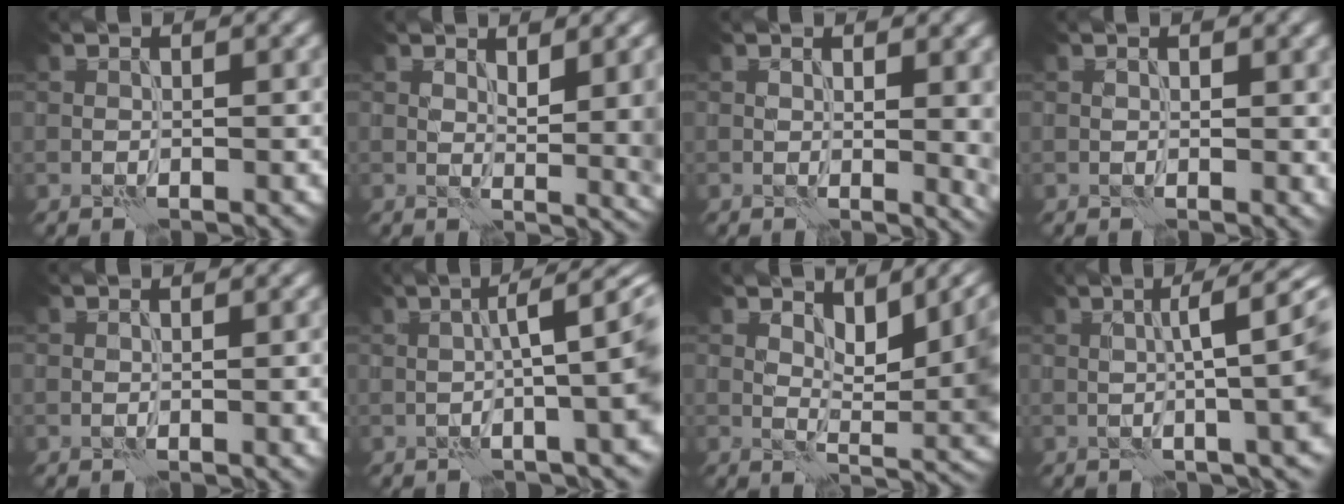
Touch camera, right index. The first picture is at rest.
{"total": 4.3, "force": [1.3, 1.5, 3.8], "torque": [-0.055, -0.001, 0.024]}
{"total": 3.9, "force": [0.5, 1.7, 3.5], "torque": [-0.040, -0.007, 0.014]}
{"total": 1.1, "force": [0.4, 0.6, 0.8], "torque": [-0.009, -0.002, 0.006]}
{"total": 1.2, "force": [0.0, 0.3, 1.2], "torque": [-0.017, -0.002, -0.001]}
{"total": 7.2, "force": [0.6, 1.7, 7.0], "torque": [-0.081, 0.014, 0.008]}
{"total": 7.7, "force": [2.6, 3.1, 6.5], "torque": [-0.095, -0.006, 0.044]}
{"total": 8.1, "force": [1.1, 2.2, 7.7], "torque": [-0.075, 0.020, 0.011]}